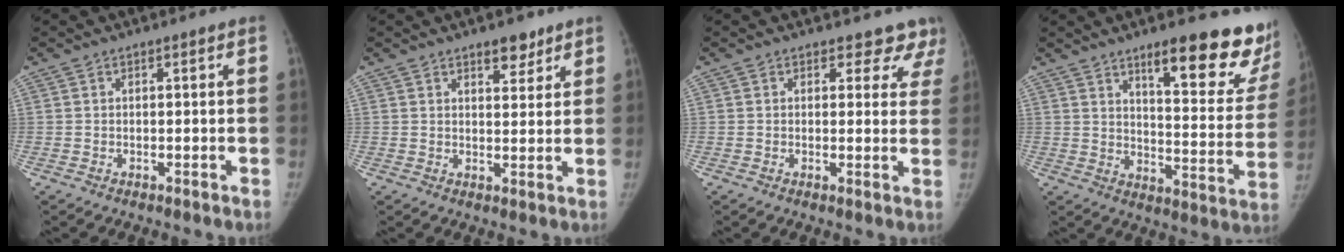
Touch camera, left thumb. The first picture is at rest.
{"total": 4.4, "force": [3.1, 2.1, 2.3], "torque": [-0.007, -0.018, 0.047]}
{"total": 6.1, "force": [5.2, 3.2, 0.4], "torque": [0.047, -0.021, 0.033]}
{"total": 20.8, "force": [14.0, 5.6, 14.4], "torque": [-0.144, -0.085, 0.188]}